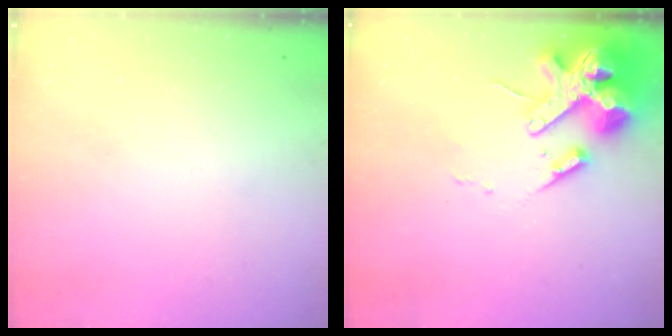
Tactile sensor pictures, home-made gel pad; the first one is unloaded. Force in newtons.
{"total": 16.4, "press": 16.1, "slide": 2.7}